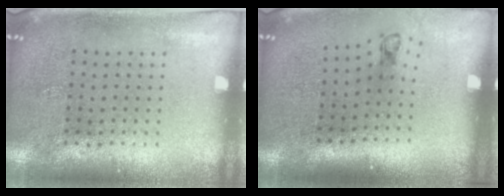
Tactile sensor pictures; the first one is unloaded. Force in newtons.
{"total": 0.7, "press": 0.3, "slide": 0.6}